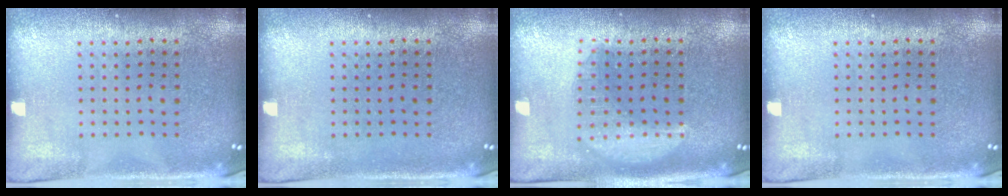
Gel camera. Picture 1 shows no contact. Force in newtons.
{"total": 0.0}
{"total": 2.9, "press": 2.9, "slide": 0.3}
{"total": 0.0}